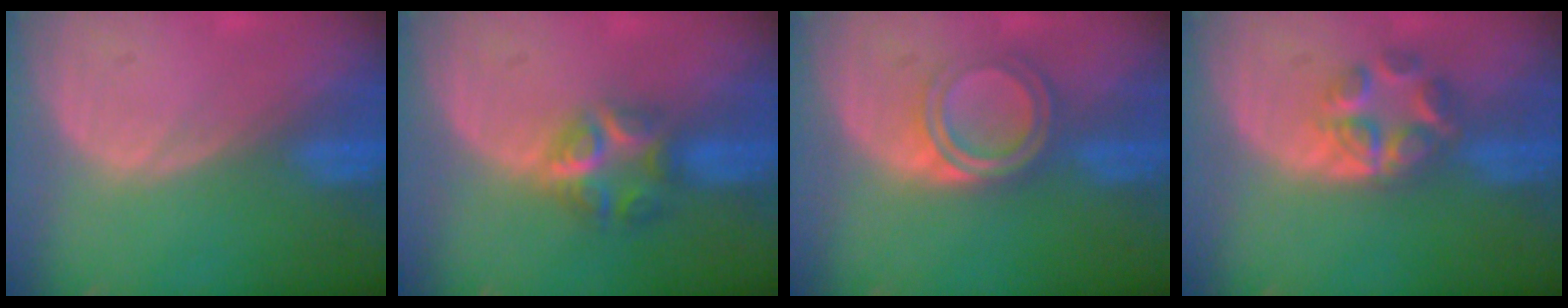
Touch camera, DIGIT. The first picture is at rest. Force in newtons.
{"total": 6.1, "press": 5.5, "slide": 2.7}
{"total": 5.3, "press": 4.9, "slide": 2.0}
{"total": 5.7, "press": 5.3, "slide": 2.1}